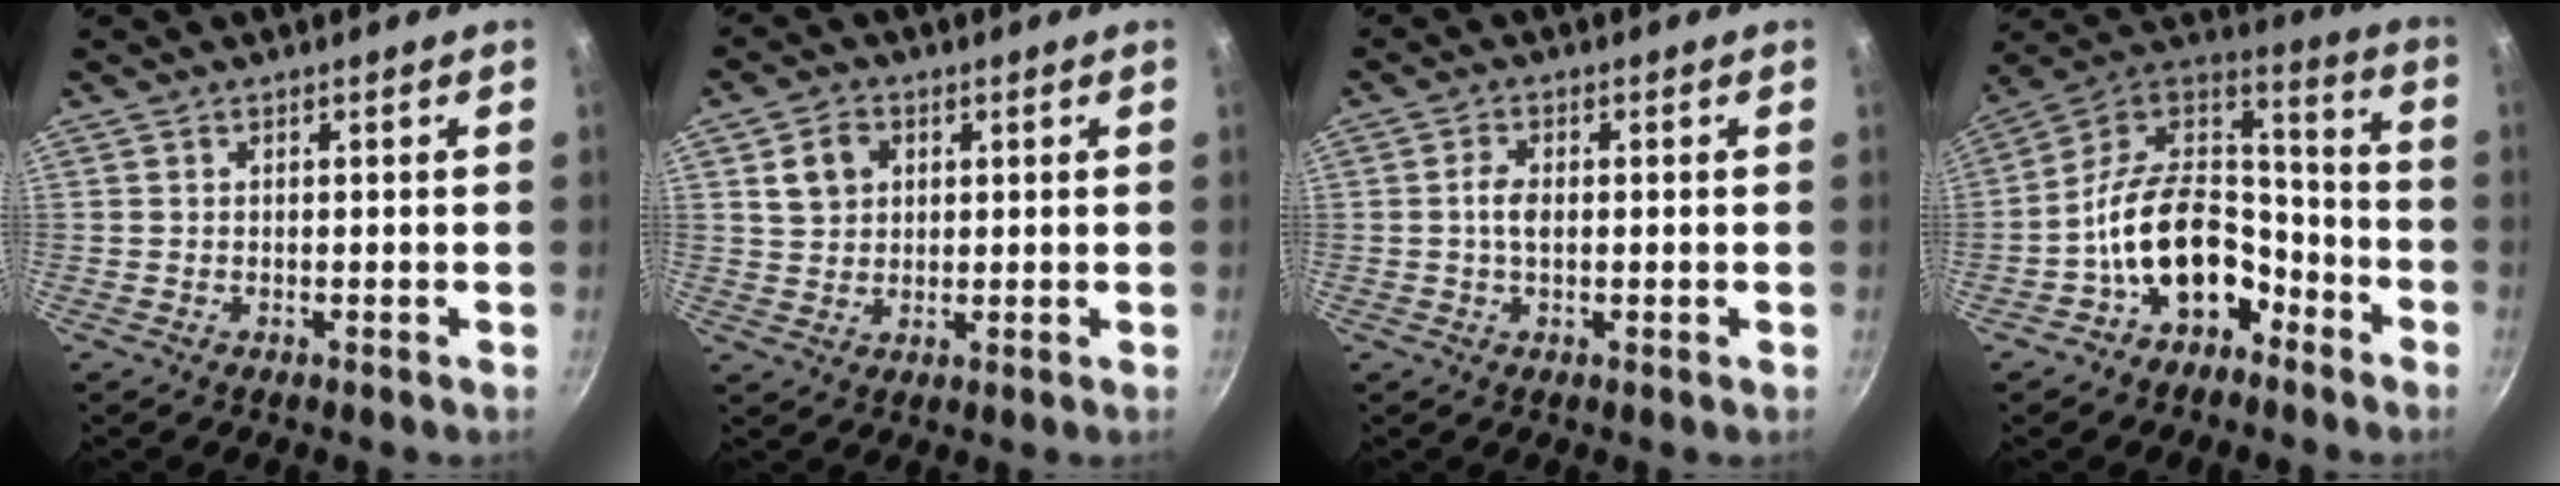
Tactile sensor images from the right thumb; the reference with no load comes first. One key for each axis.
{"total": 5.9, "fx": 1.9, "fy": 4.8, "fz": 2.9, "tx": -0.034, "ty": 0.004, "tz": 0.033}
{"total": 3.1, "fx": 0.0, "fy": 1.6, "fz": 2.6, "tx": -0.053, "ty": 0.006, "tz": -0.006}
{"total": 17.8, "fx": -8.0, "fy": 11.7, "fz": 10.7, "tx": -0.146, "ty": 0.090, "tz": -0.145}